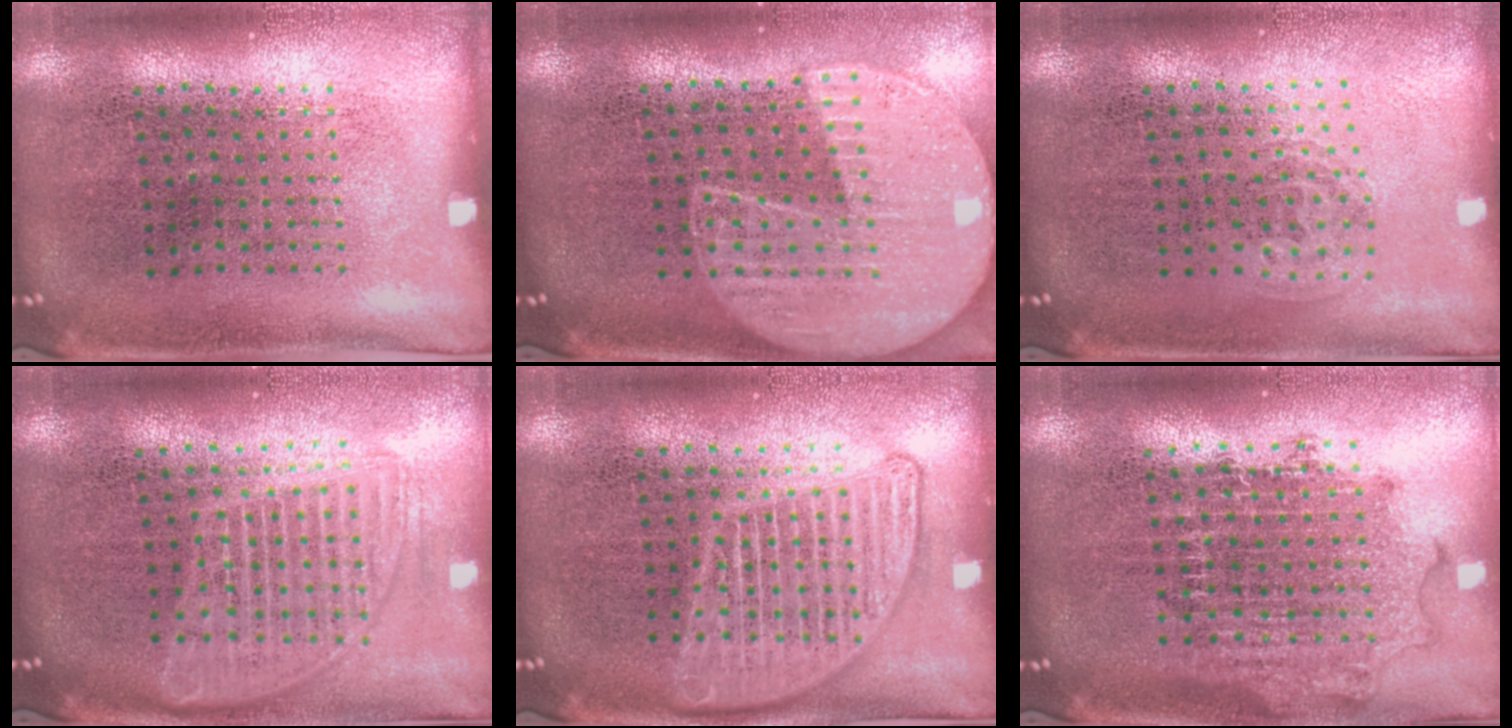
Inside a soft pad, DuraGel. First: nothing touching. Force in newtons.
{"total": 2.1, "press": 1.8, "slide": 1.0}
{"total": 1.0, "press": 0.6, "slide": 0.7}
{"total": 1.7, "press": 1.4, "slide": 0.9}
{"total": 2.9, "press": 2.9, "slide": 0.3}
{"total": 1.9, "press": 1.5, "slide": 1.1}